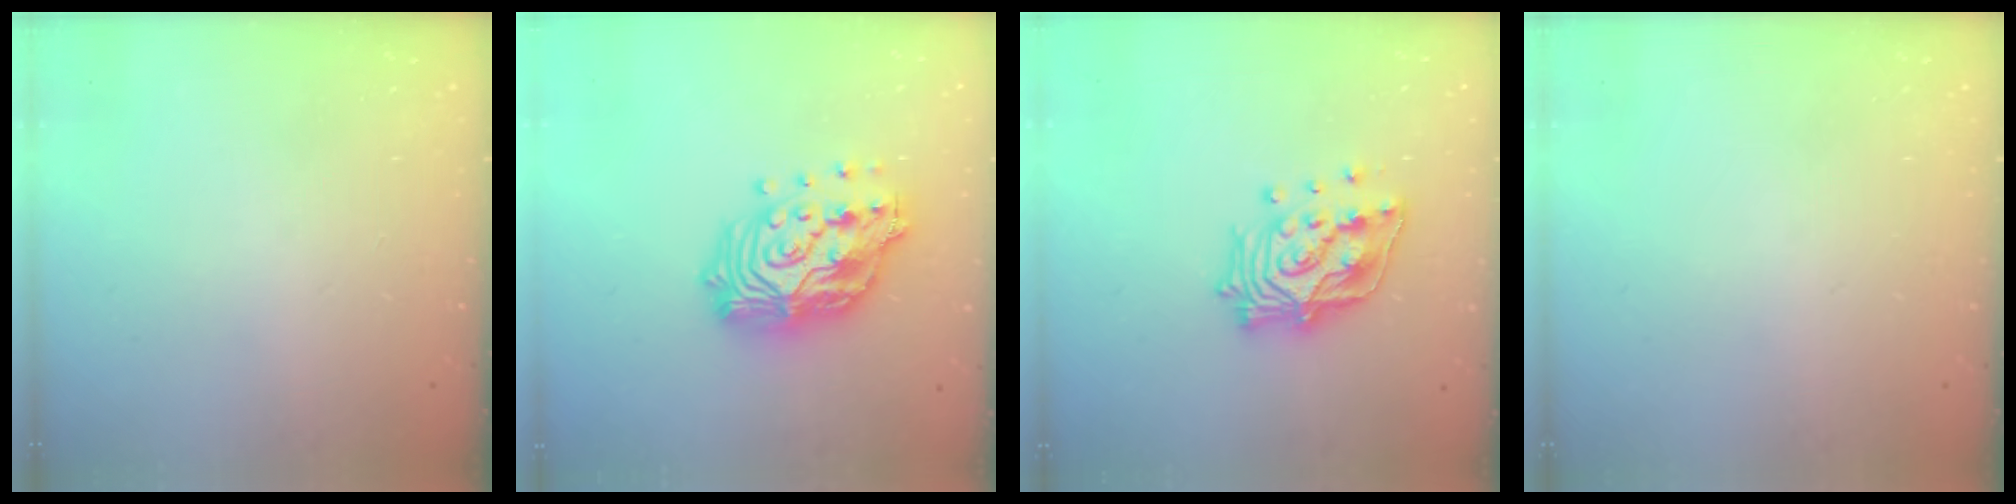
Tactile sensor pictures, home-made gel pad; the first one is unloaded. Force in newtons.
{"total": 20.2, "press": 20.1, "slide": 2.1}
{"total": 18.3, "press": 18.1, "slide": 2.4}
{"total": 0.0}